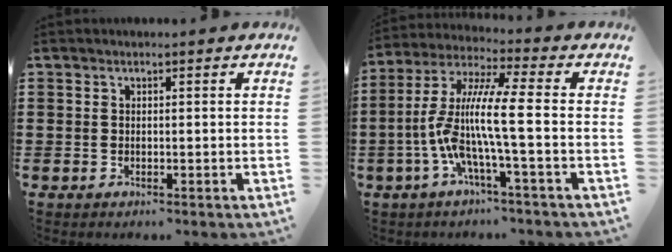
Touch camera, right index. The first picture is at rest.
{"total": 10.8, "force": [-2.4, 1.1, 10.5], "torque": [-0.229, -0.016, -0.058]}